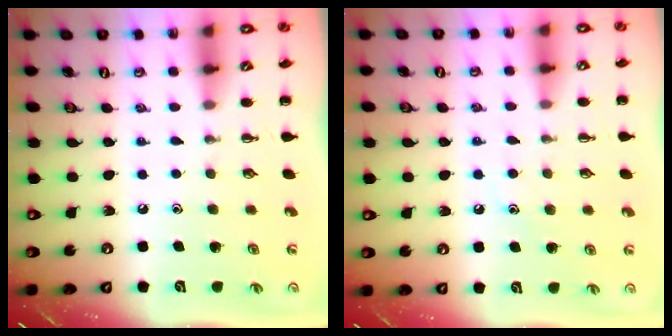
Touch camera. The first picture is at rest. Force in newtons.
{"total": 7.3, "press": 7.2, "slide": 1.6}